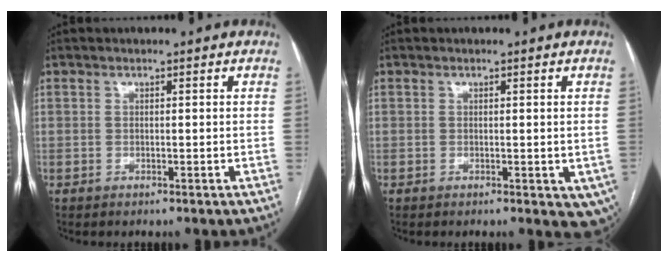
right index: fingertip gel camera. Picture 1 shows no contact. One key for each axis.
{"total": 4.8, "fx": -1.2, "fy": 2.6, "fz": 3.9, "tx": -0.027, "ty": -0.007, "tz": -0.015}